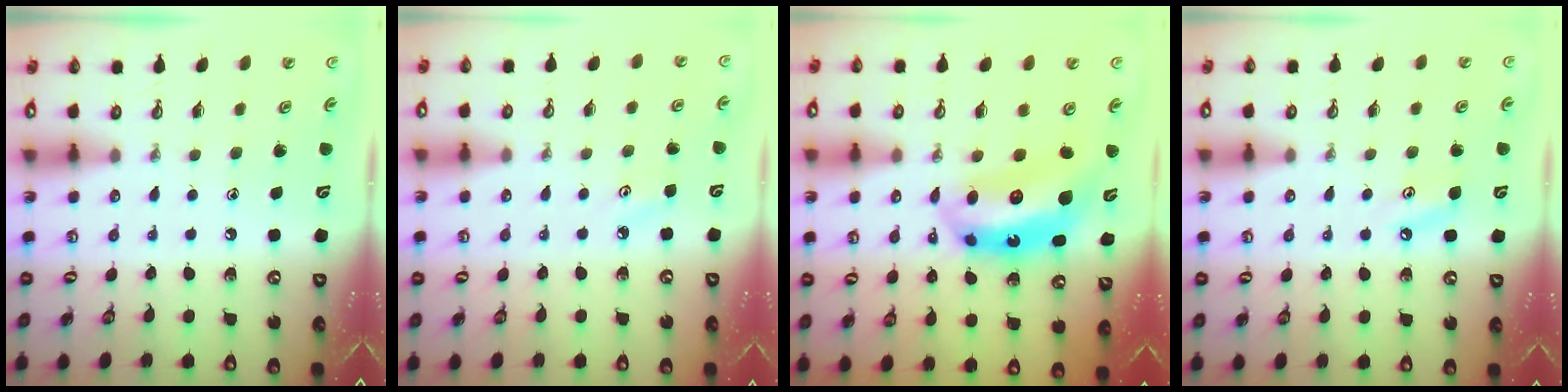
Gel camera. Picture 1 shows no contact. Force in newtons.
{"total": 3.1, "press": 3.0, "slide": 0.5}
{"total": 10.3, "press": 10.3, "slide": 1.1}
{"total": 4.4, "press": 4.4, "slide": 0.7}